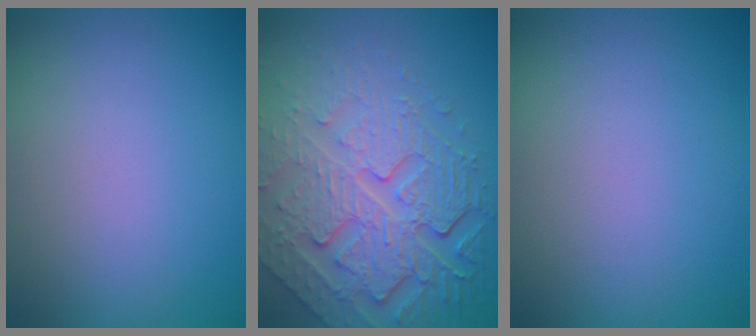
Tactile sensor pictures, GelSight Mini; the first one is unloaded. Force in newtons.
{"total": 8.0, "press": 5.7, "slide": 5.7}
{"total": 0.0}